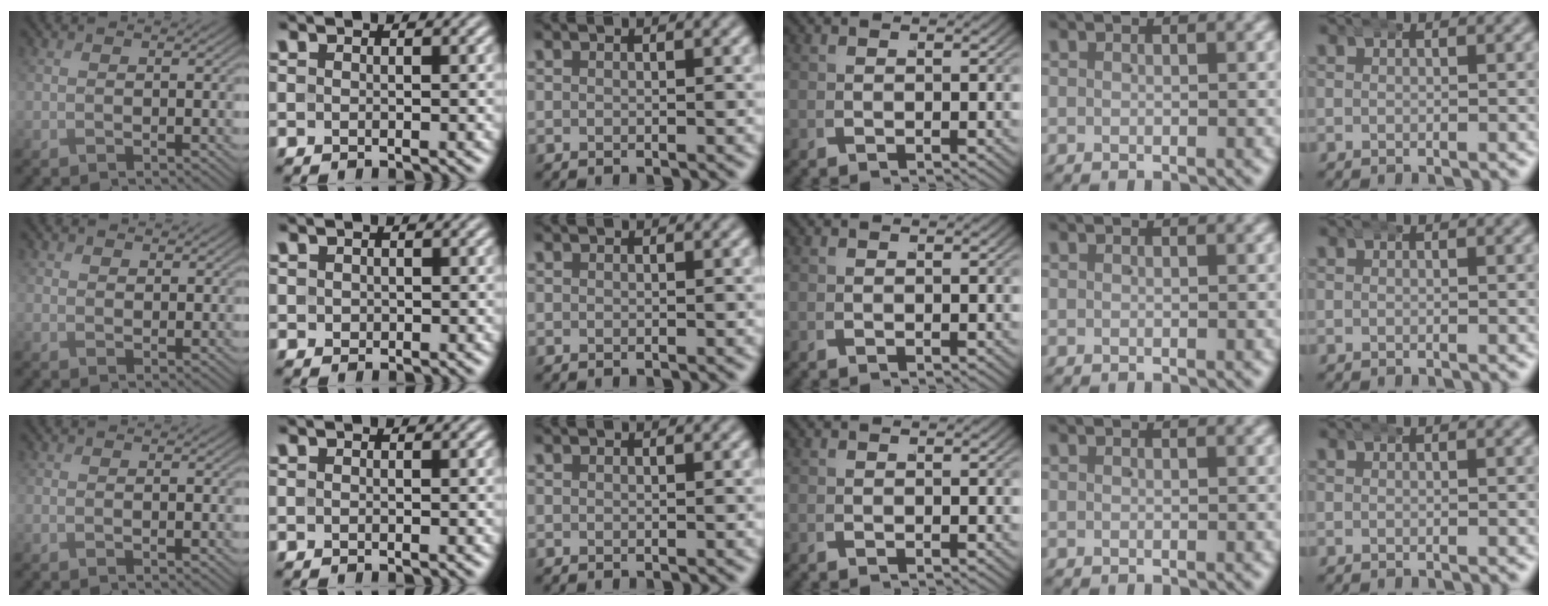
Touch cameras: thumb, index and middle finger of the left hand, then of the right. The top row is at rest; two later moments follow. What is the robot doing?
{"motion": "wrap", "object": "aluminum foil"}